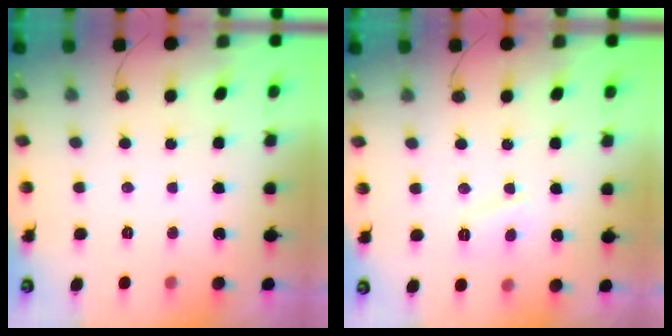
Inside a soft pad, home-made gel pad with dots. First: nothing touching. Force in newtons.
{"total": 5.0, "press": 4.9, "slide": 0.5}